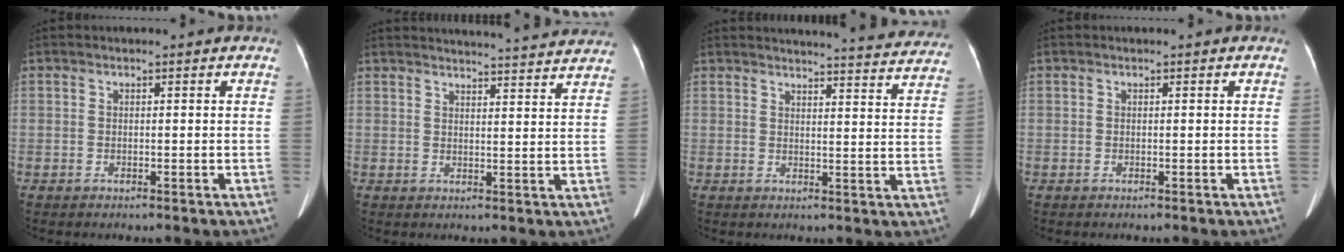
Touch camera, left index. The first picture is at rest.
{"total": 17.0, "force": [16.5, 0.7, 4.4], "torque": [-0.053, -0.016, 0.190]}
{"total": 19.7, "force": [19.2, 1.4, 4.4], "torque": [-0.045, -0.068, 0.205]}
{"total": 0.0}